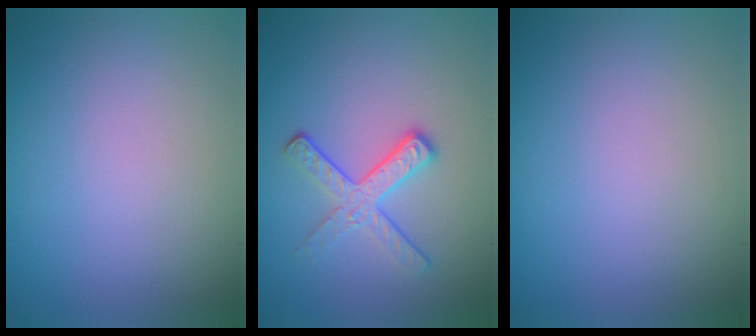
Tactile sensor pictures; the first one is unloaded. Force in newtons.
{"total": 3.1, "press": 2.5, "slide": 1.9}
{"total": 0.0}